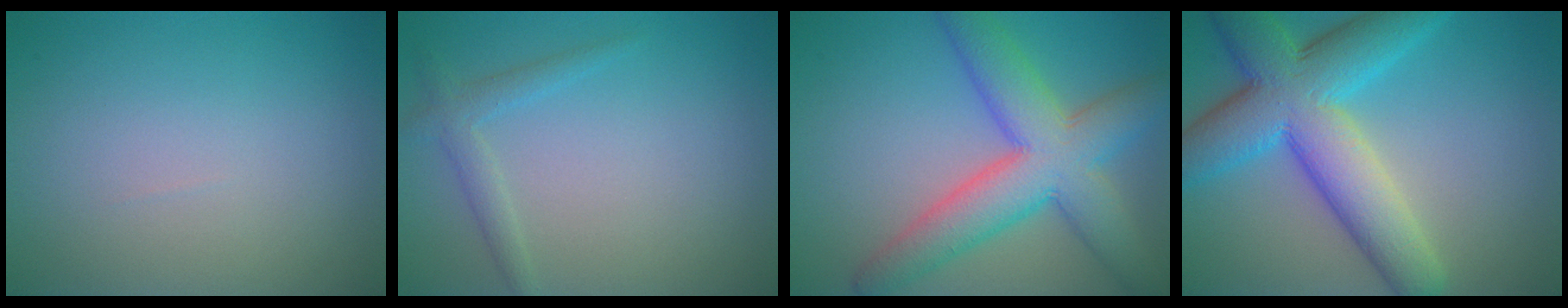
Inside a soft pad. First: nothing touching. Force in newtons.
{"total": 1.8, "press": 1.8, "slide": 0.1}
{"total": 8.4, "press": 8.4, "slide": 0.4}
{"total": 10.6, "press": 10.6, "slide": 0.3}